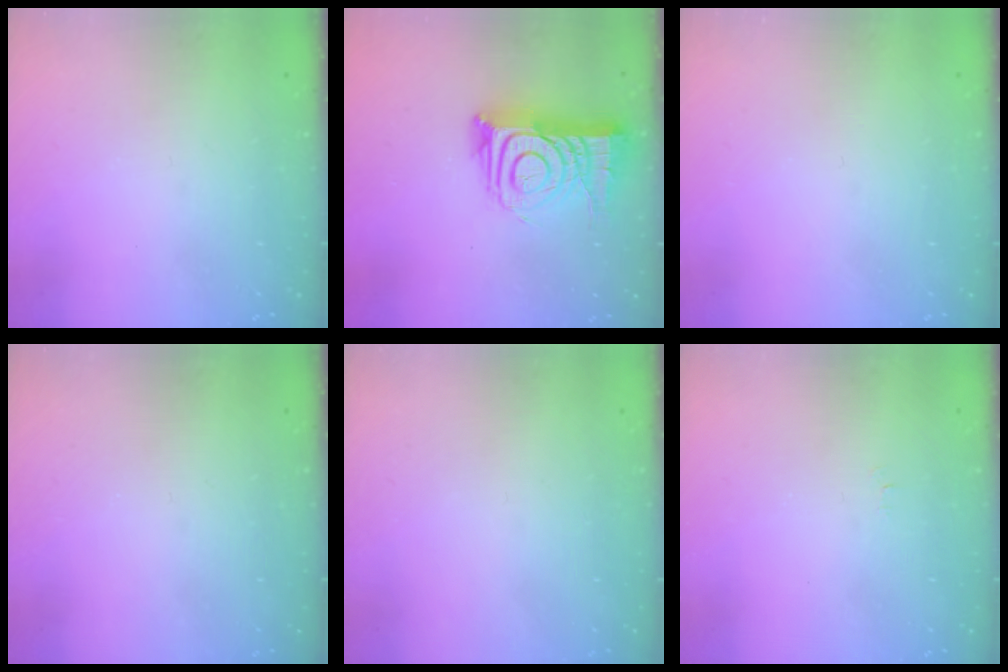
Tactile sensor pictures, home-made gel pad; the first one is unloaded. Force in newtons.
{"total": 14.4, "press": 14.4, "slide": 1.1}
{"total": 0.0}
{"total": 0.0}
{"total": 1.5, "press": 1.5, "slide": 0.1}
{"total": 2.5, "press": 2.5, "slide": 0.3}